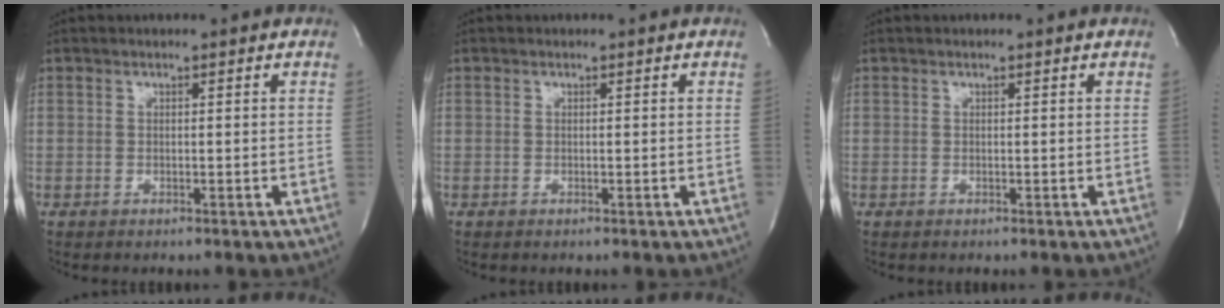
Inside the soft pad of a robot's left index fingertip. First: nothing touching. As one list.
[{"total": 0.0}, {"total": 0.0}]